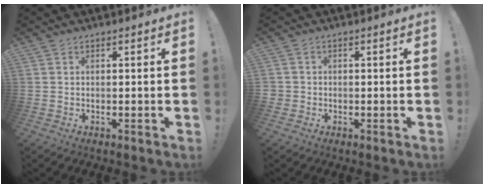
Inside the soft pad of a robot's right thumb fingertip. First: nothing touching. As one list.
[{"total": 1.6, "force": [-0.2, 1.5, 0.3], "torque": [-0.004, 0.003, -0.003]}]